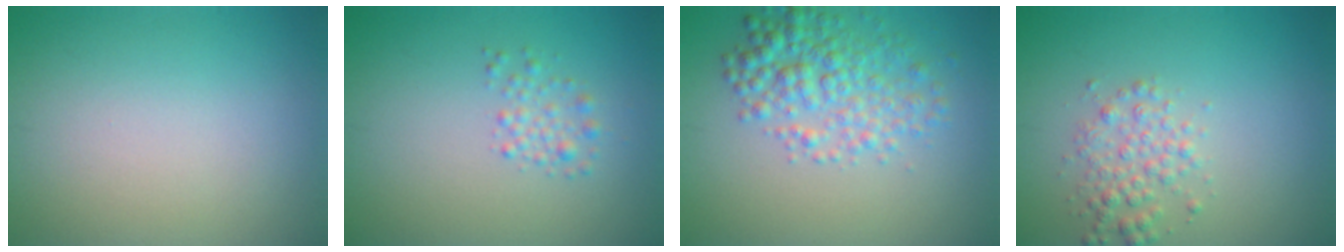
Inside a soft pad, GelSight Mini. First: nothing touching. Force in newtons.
{"total": 1.5, "press": 1.5, "slide": 0.1}
{"total": 4.3, "press": 4.3, "slide": 0.2}
{"total": 2.4, "press": 2.4, "slide": 0.0}